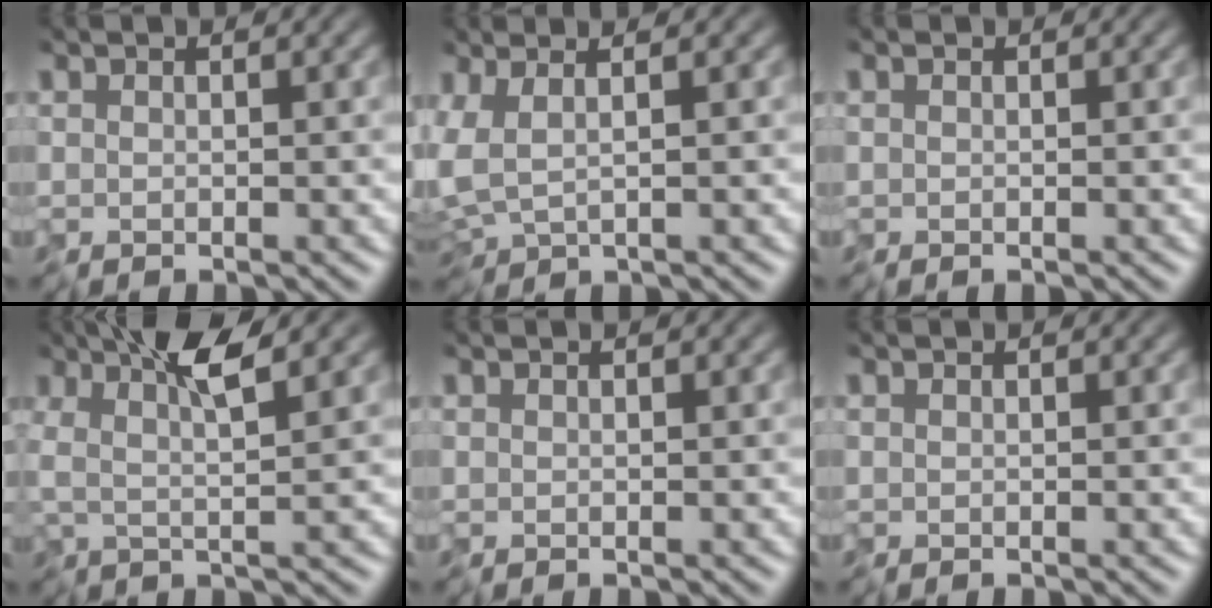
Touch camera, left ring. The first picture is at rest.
{"total": 3.2, "force": [1.0, 1.4, 2.7], "torque": [-0.066, 0.010, 0.015]}
{"total": 0.0}
{"total": 4.5, "force": [2.0, 0.8, 3.9], "torque": [-0.071, 0.004, 0.033]}
{"total": 0.0}
{"total": 0.0}